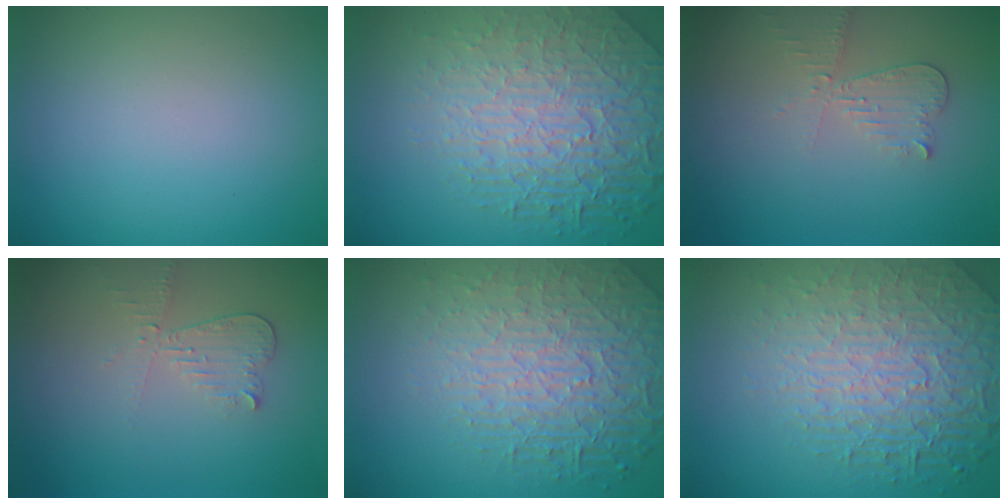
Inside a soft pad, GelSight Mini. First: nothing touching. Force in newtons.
{"total": 8.4, "press": 5.9, "slide": 6.0}
{"total": 2.2, "press": 2.2, "slide": 0.2}
{"total": 2.1, "press": 2.1, "slide": 0.2}
{"total": 7.8, "press": 5.5, "slide": 5.6}
{"total": 8.4, "press": 5.7, "slide": 6.2}